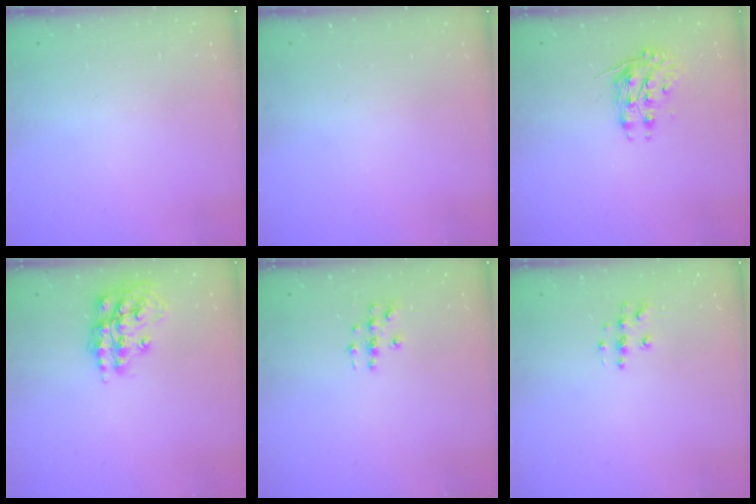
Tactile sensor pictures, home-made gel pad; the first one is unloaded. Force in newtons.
{"total": 0.0}
{"total": 8.2, "press": 8.2, "slide": 0.3}
{"total": 15.1, "press": 15.0, "slide": 1.0}
{"total": 3.1, "press": 3.1, "slide": 0.2}
{"total": 4.8, "press": 4.8, "slide": 0.3}